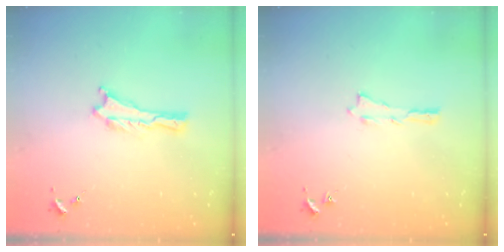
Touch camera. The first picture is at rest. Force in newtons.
{"total": 0.0}